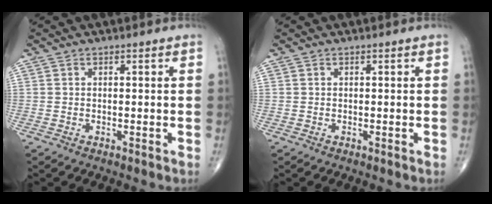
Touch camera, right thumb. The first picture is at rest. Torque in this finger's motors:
{"motor_torque": [0.02, 0.03, -0.07, -0.07, 0.00]}